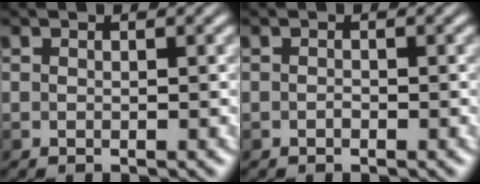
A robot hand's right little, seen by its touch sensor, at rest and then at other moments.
{"total": 0.6, "force": [-0.6, 0.1, 0.0], "torque": [0.002, 0.000, -0.011]}